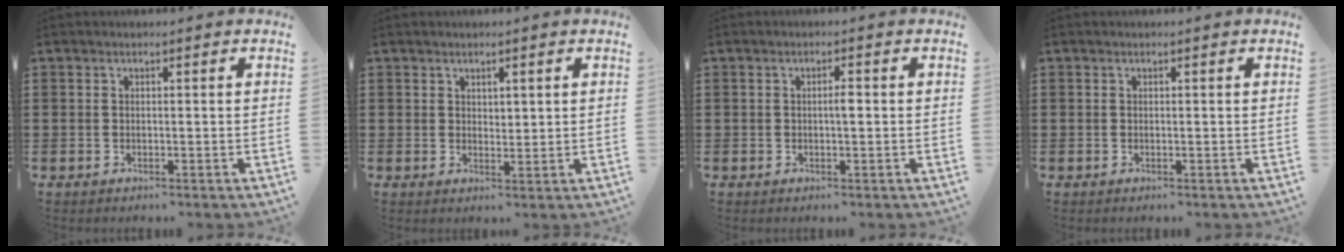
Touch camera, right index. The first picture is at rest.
{"total": 1.4, "force": [1.2, 0.7, 0.3], "torque": [-0.008, 0.003, 0.023]}
{"total": 1.5, "force": [-0.1, 0.4, 1.5], "torque": [-0.028, 0.000, -0.001]}
{"total": 0.0}